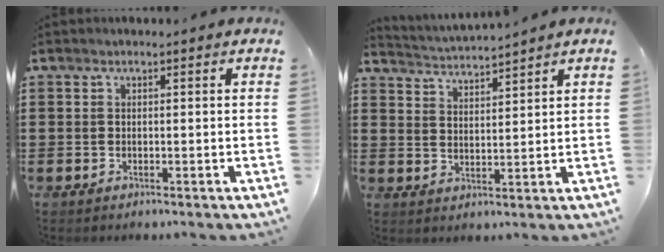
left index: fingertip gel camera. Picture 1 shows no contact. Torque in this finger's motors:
{"motor_torque": [0.17, -0.16, 0.13, 0.04]}